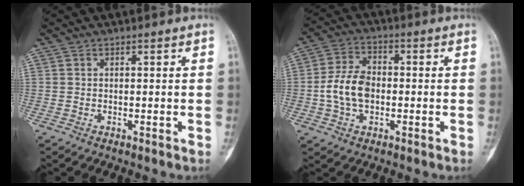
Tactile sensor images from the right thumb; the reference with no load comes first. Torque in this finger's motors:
{"motor_torque": [1.01, 0.96, 0.53, 0.39, 0.08]}